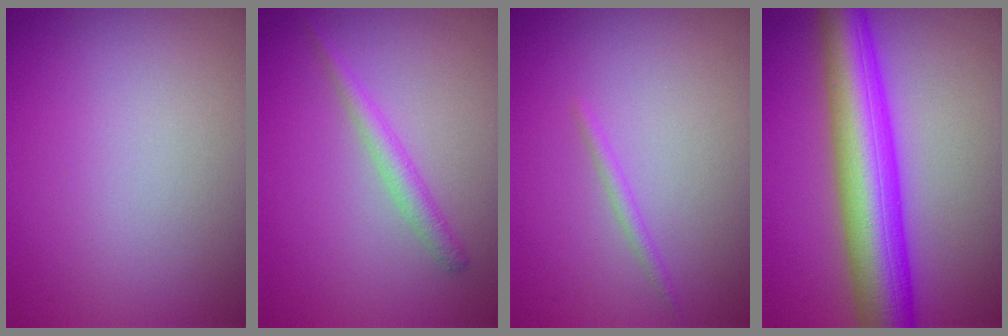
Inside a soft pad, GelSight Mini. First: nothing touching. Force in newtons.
{"total": 1.7, "press": 1.7, "slide": 0.1}
{"total": 0.8, "press": 0.8, "slide": 0.1}
{"total": 9.4, "press": 9.4, "slide": 0.1}